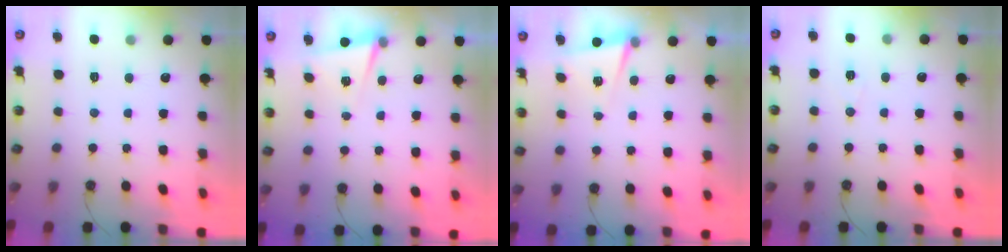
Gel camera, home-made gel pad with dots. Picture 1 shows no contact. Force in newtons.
{"total": 2.5, "press": 1.8, "slide": 1.8}
{"total": 2.5, "press": 1.8, "slide": 1.8}
{"total": 6.6, "press": 4.8, "slide": 4.5}